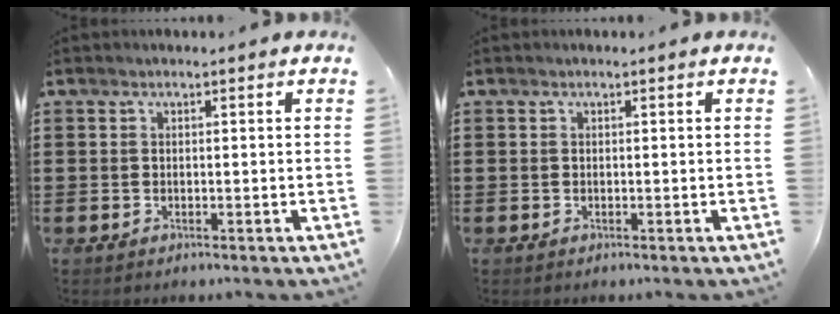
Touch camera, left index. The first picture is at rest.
{"total": 0.0}